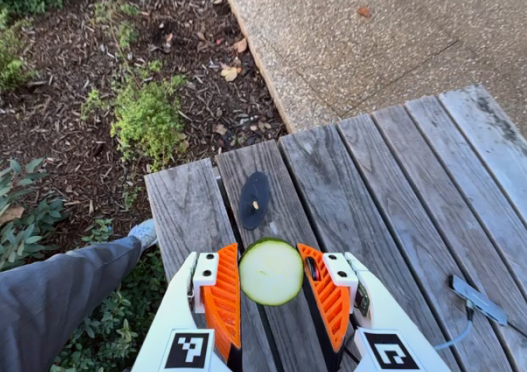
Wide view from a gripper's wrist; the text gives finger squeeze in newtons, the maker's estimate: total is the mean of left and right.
{"total": 9.7, "left": 9.3, "right": 10.1}